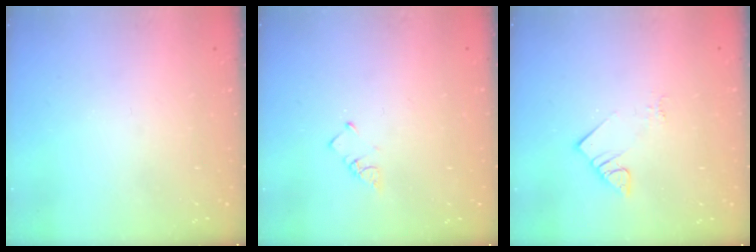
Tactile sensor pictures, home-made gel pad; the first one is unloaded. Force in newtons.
{"total": 1.9, "press": 1.9, "slide": 0.3}
{"total": 4.7, "press": 4.7, "slide": 0.4}